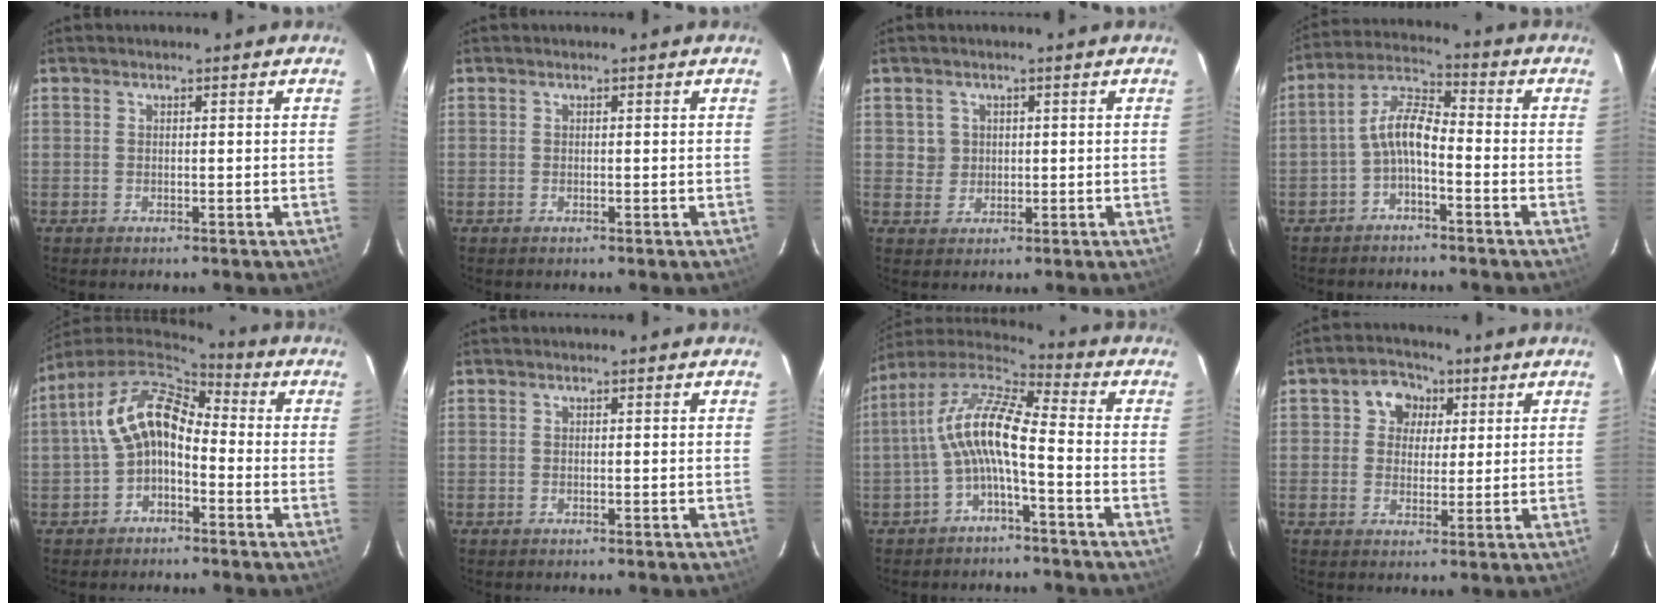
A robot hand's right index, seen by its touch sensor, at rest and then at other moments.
{"total": 0.0}
{"total": 3.0, "force": [0.8, 2.8, 0.3], "torque": [0.006, 0.014, 0.016]}
{"total": 5.0, "force": [-2.2, 2.1, 3.9], "torque": [-0.083, 0.019, -0.043]}
{"total": 10.7, "force": [-1.6, 7.0, 7.9], "torque": [-0.154, 0.027, -0.032]}
{"total": 0.0}
{"total": 11.2, "force": [-2.6, 2.4, 10.7], "torque": [-0.220, 0.018, -0.054]}
{"total": 6.4, "force": [2.1, 5.6, 2.4], "torque": [-0.033, 0.016, 0.033]}